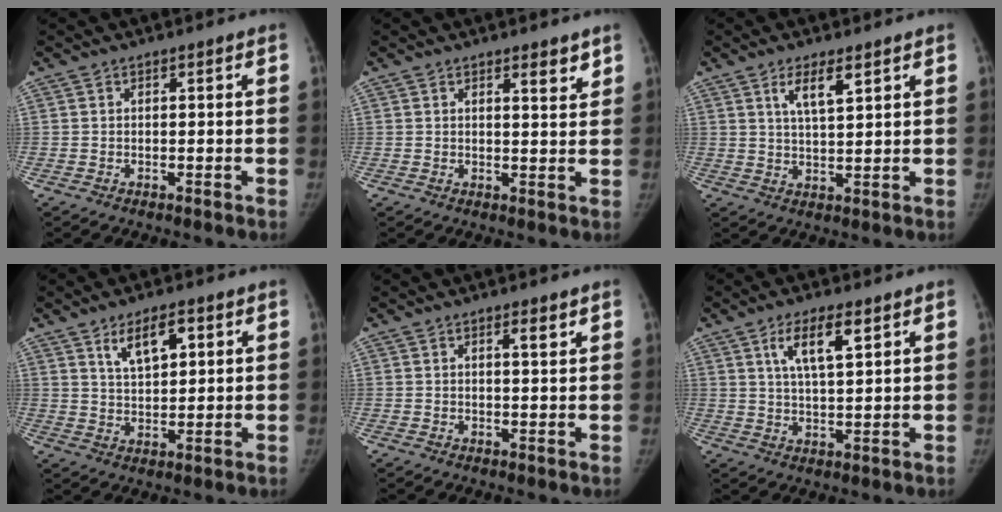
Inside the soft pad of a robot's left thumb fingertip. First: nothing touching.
{"total": 3.0, "force": [2.2, 0.8, 1.9], "torque": [-0.019, -0.017, 0.030]}
{"total": 5.3, "force": [3.0, 1.5, 4.1], "torque": [-0.067, -0.018, 0.057]}
{"total": 7.0, "force": [3.4, 3.2, 5.2], "torque": [-0.073, -0.018, 0.064]}
{"total": 2.1, "force": [1.3, 0.3, 1.6], "torque": [-0.023, -0.009, 0.022]}
{"total": 7.6, "force": [3.8, 2.4, 6.1], "torque": [-0.100, -0.016, 0.070]}